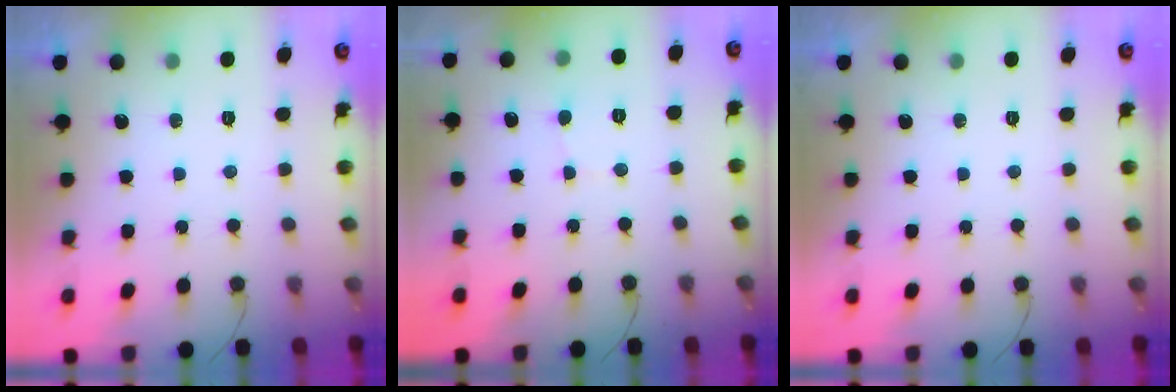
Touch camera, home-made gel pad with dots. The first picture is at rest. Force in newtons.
{"total": 2.6, "press": 2.6, "slide": 0.2}
{"total": 0.0}